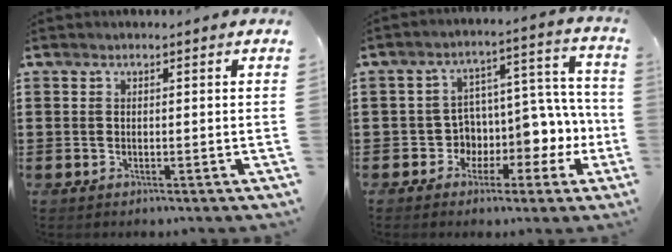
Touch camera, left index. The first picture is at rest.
{"total": 6.3, "force": [-0.9, 5.7, 2.4], "torque": [-0.064, -0.026, -0.012]}